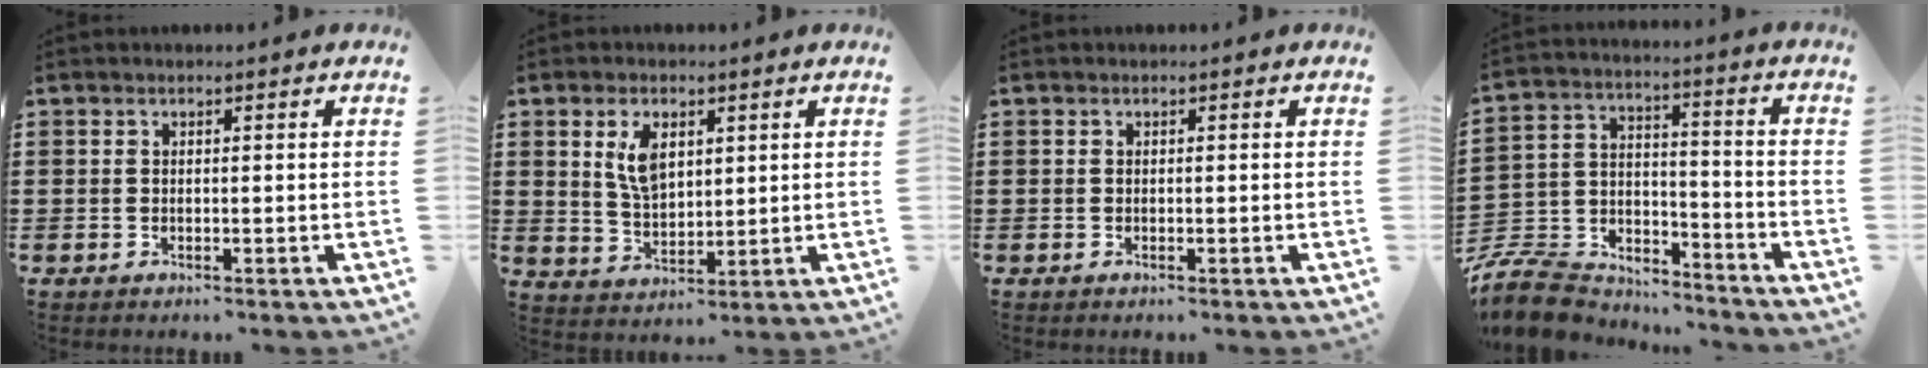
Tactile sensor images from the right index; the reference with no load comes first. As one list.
[{"total": 6.0, "force": [2.2, 3.3, 4.4], "torque": [-0.091, 0.008, 0.037]}, {"total": 0.0}, {"total": 10.0, "force": [-9.2, 3.0, 2.2], "torque": [-0.066, 0.020, -0.187]}]